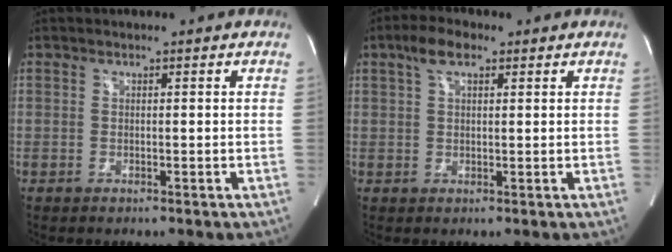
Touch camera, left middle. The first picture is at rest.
{"total": 4.3, "force": [2.4, 1.7, 3.1], "torque": [-0.069, 0.018, 0.046]}